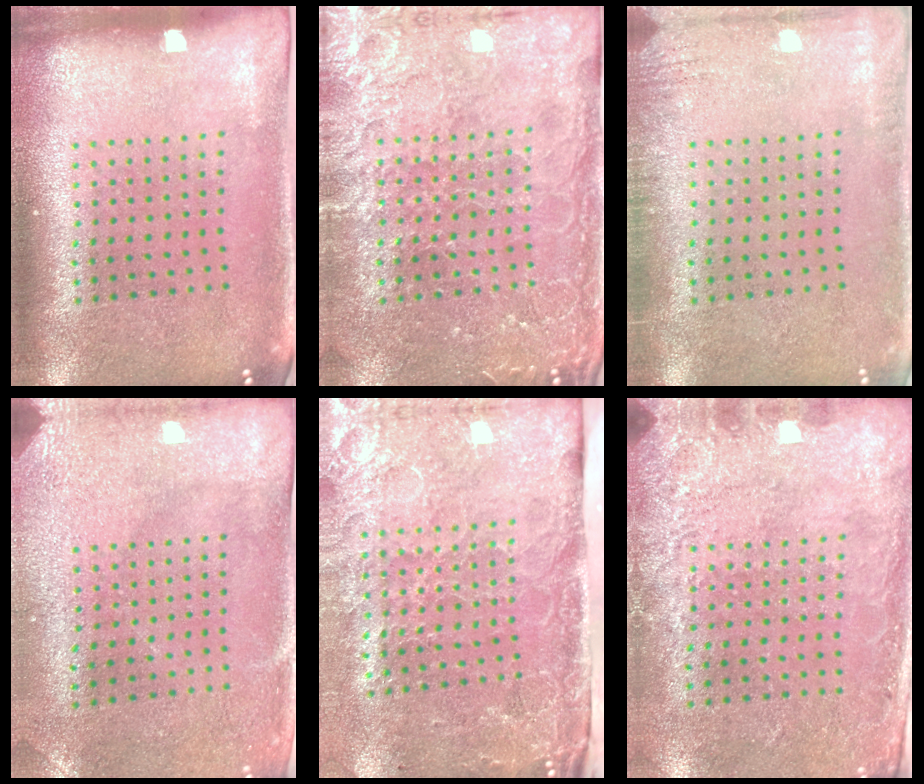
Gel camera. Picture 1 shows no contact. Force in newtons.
{"total": 3.9, "press": 3.8, "slide": 1.0}
{"total": 1.6, "press": 1.5, "slide": 0.3}
{"total": 3.0, "press": 2.4, "slide": 1.8}
{"total": 4.7, "press": 3.7, "slide": 2.9}
{"total": 2.8, "press": 1.9, "slide": 2.1}